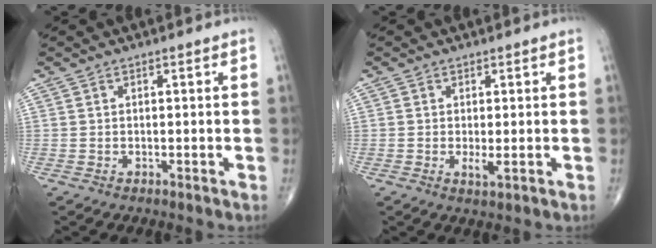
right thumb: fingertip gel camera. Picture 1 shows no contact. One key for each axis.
{"total": 2.0, "fx": -0.2, "fy": 0.5, "fz": 1.9, "tx": -0.040, "ty": -0.007, "tz": -0.003}